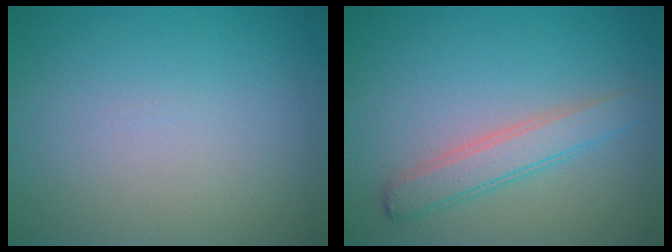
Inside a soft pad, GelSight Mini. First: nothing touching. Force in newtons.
{"total": 2.9, "press": 2.9, "slide": 0.1}